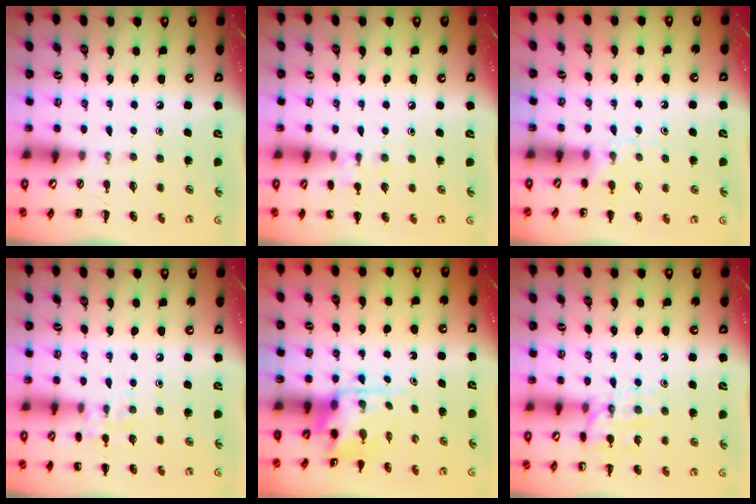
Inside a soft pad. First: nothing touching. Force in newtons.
{"total": 7.4, "press": 7.1, "slide": 2.1}
{"total": 6.0, "press": 5.7, "slide": 1.9}
{"total": 8.1, "press": 7.9, "slide": 1.7}
{"total": 4.6, "press": 4.5, "slide": 0.7}
{"total": 12.4, "press": 12.3, "slide": 0.8}